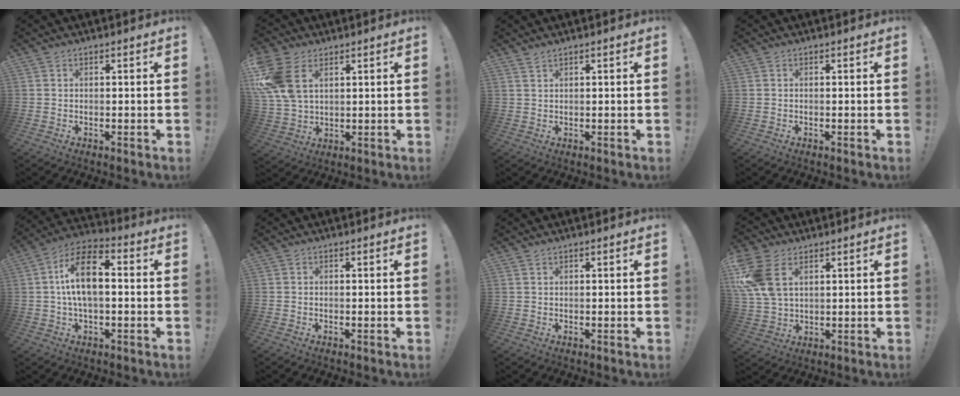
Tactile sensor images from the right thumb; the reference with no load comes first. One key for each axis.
{"total": 12.2, "fx": 4.7, "fy": 7.9, "fz": 8.0, "tx": -0.150, "ty": -0.010, "tz": 0.092}
{"total": 1.5, "fx": 1.3, "fy": 0.2, "fz": 0.7, "tx": -0.016, "ty": -0.003, "tz": 0.025}
{"total": 0.0}
{"total": 13.8, "fx": 1.2, "fy": 7.1, "fz": 11.8, "tx": -0.215, "ty": 0.019, "tz": 0.023}
{"total": 0.0}
{"total": 0.8, "fx": 0.7, "fy": 0.3, "fz": 0.4, "tx": -0.009, "ty": 0.000, "tz": 0.013}
{"total": 11.3, "fx": 4.4, "fy": 7.1, "fz": 7.6, "tx": -0.143, "ty": -0.012, "tz": 0.086}